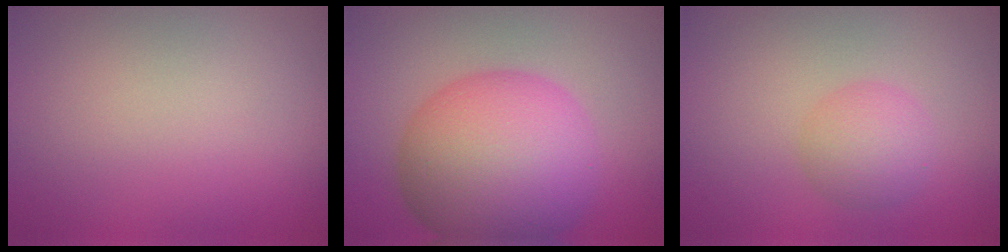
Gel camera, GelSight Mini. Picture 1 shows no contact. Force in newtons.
{"total": 12.4, "press": 12.4, "slide": 0.1}
{"total": 3.5, "press": 3.5, "slide": 0.2}